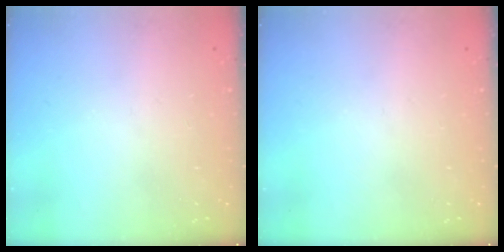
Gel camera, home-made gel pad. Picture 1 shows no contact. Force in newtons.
{"total": 0.0}